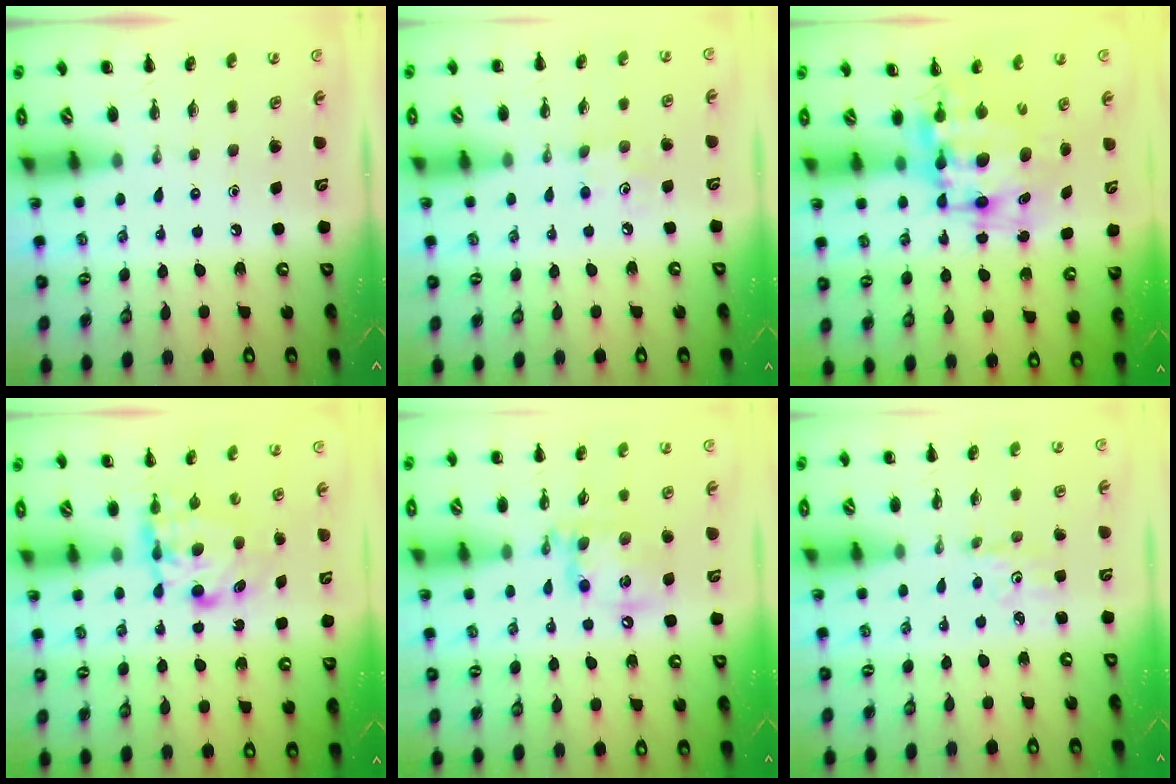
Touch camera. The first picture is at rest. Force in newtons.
{"total": 5.4, "press": 5.1, "slide": 1.6}
{"total": 9.8, "press": 9.5, "slide": 2.4}
{"total": 6.1, "press": 6.1, "slide": 0.6}
{"total": 15.1, "press": 14.9, "slide": 2.6}
{"total": 2.6, "press": 2.4, "slide": 0.9}